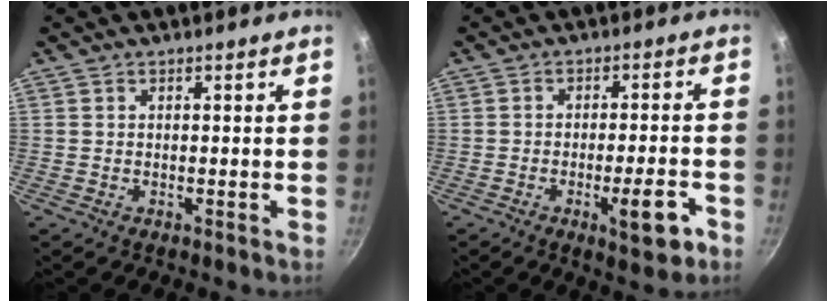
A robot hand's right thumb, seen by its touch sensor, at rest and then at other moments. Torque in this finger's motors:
{"motor_torque": [1.08, 0.81, -0.17, 0.08, 0.20]}